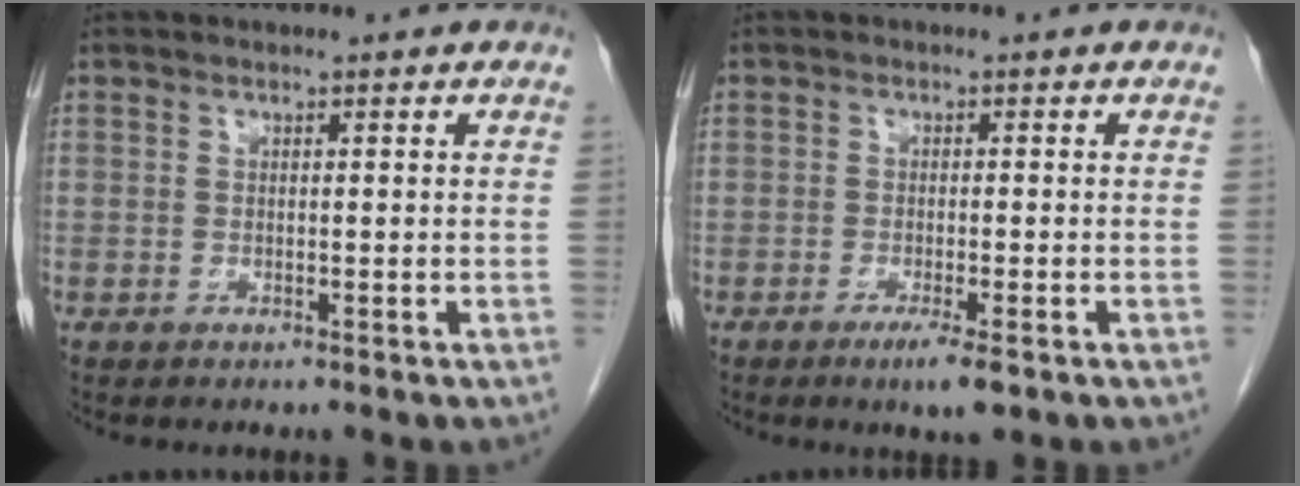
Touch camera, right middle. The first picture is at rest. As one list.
[{"total": 3.4, "force": [-1.9, 0.4, 2.7], "torque": [-0.044, -0.006, -0.030]}]